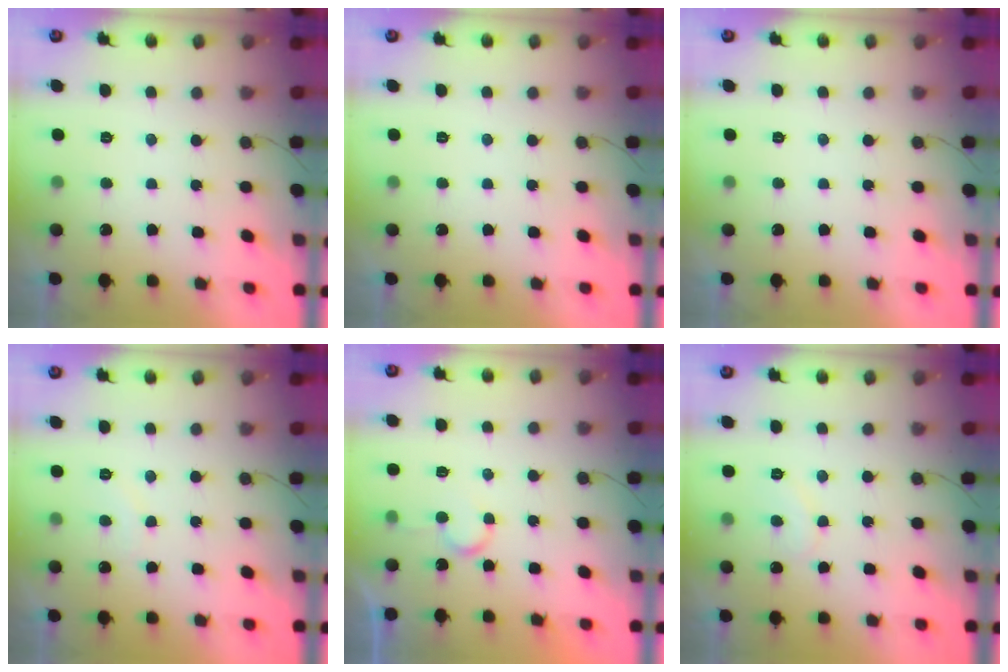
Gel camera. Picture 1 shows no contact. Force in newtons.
{"total": 0.0}
{"total": 0.0}
{"total": 4.8, "press": 4.8, "slide": 0.3}
{"total": 5.4, "press": 5.4, "slide": 0.4}
{"total": 7.3, "press": 7.3, "slide": 0.5}